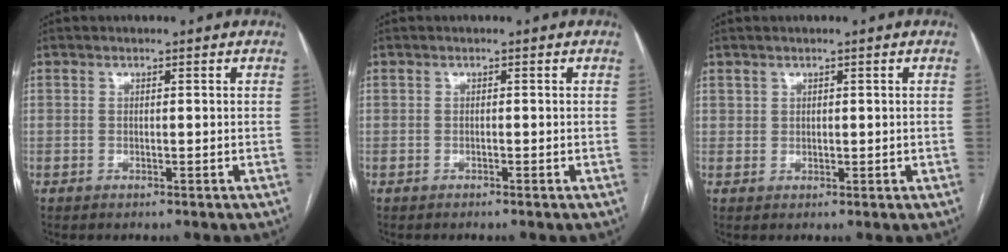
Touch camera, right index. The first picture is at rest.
{"total": 0.0}
{"total": 1.2, "force": [0.7, 0.9, 0.3], "torque": [0.002, -0.001, 0.011]}